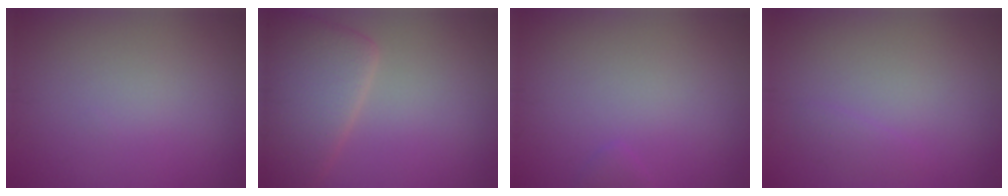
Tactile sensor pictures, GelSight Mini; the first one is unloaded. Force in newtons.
{"total": 5.9, "press": 5.9, "slide": 0.5}
{"total": 0.6, "press": 0.6, "slide": 0.0}
{"total": 0.8, "press": 0.8, "slide": 0.0}